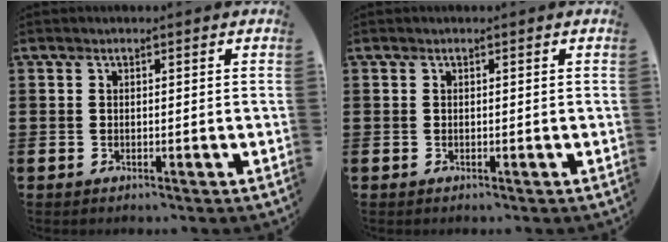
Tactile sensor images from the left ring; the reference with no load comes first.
{"total": 0.0}